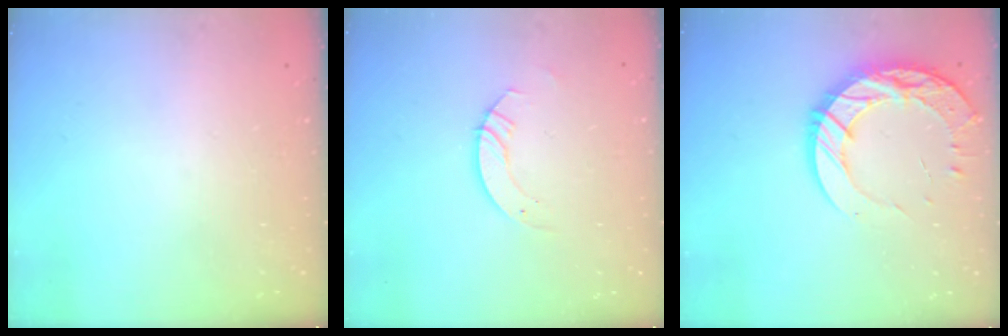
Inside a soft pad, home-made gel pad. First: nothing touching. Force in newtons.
{"total": 3.5, "press": 3.5, "slide": 0.4}
{"total": 16.1, "press": 16.0, "slide": 1.2}